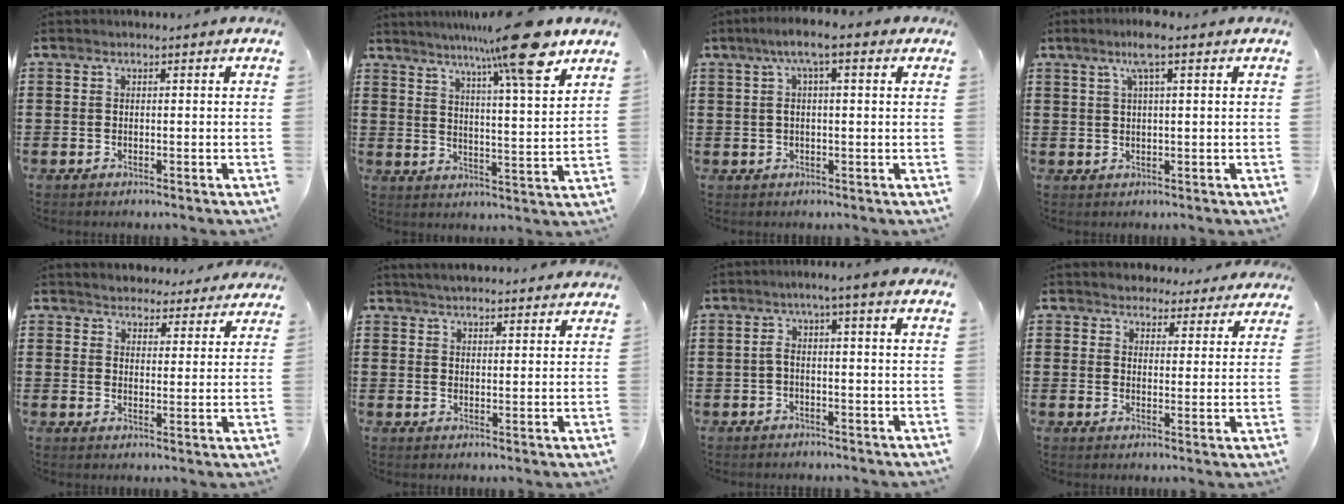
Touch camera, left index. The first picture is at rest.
{"total": 12.9, "force": [9.5, 0.6, 8.7], "torque": [-0.145, -0.042, 0.150]}
{"total": 5.5, "force": [2.3, 0.8, 5.0], "torque": [-0.100, 0.007, 0.036]}
{"total": 4.6, "force": [2.4, 0.2, 3.9], "torque": [-0.081, 0.004, 0.039]}
{"total": 3.7, "force": [3.7, 0.5, -0.2], "torque": [-0.014, -0.017, 0.065]}
{"total": 3.6, "force": [3.6, 0.0, 0.6], "torque": [-0.021, -0.007, 0.066]}
{"total": 2.9, "force": [-0.9, 0.1, 2.8], "torque": [-0.056, 0.000, -0.022]}
{"total": 4.0, "force": [3.9, 1.0, -0.2], "torque": [-0.014, -0.014, 0.070]}